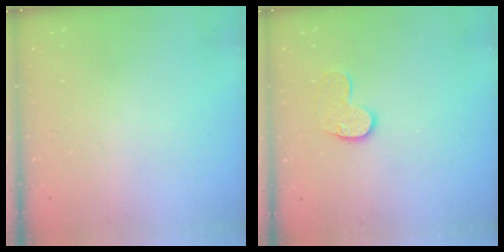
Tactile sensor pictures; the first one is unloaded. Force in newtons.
{"total": 9.1, "press": 9.0, "slide": 0.6}